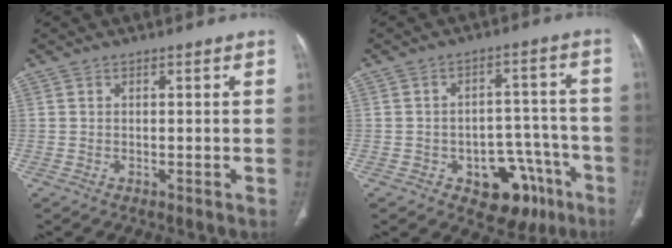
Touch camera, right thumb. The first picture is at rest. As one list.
[{"total": 11.6, "force": [-6.4, 7.3, 6.3], "torque": [-0.039, 0.052, -0.082]}]